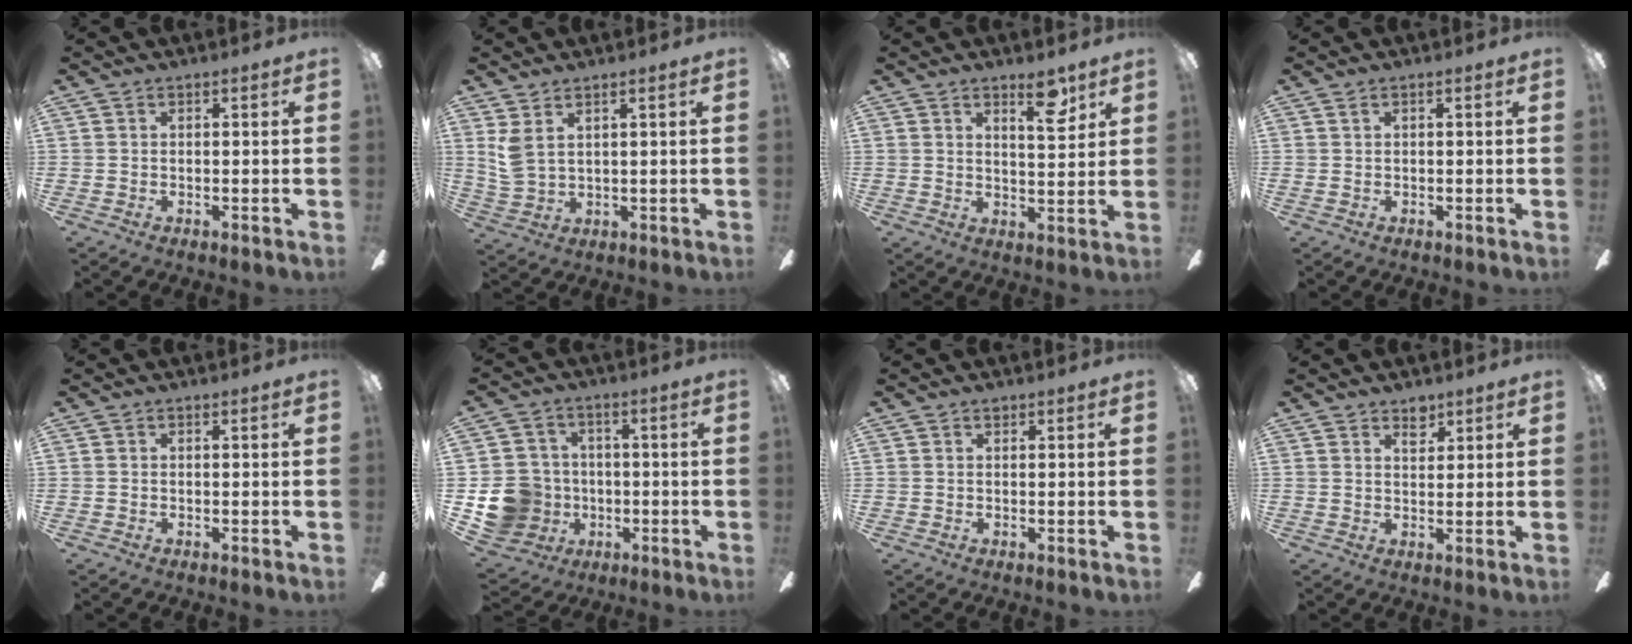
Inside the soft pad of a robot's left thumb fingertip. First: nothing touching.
{"total": 4.9, "force": [2.4, 2.0, 3.7], "torque": [-0.090, -0.007, 0.042]}
{"total": 7.0, "force": [4.6, 2.2, 4.8], "torque": [-0.057, -0.019, 0.070]}
{"total": 0.9, "force": [0.2, 0.2, 0.9], "torque": [-0.017, 0.001, 0.004]}
{"total": 0.0}
{"total": 12.4, "force": [-2.9, 11.5, 3.8], "torque": [-0.101, 0.025, -0.043]}
{"total": 0.5, "force": [0.3, 0.3, 0.2], "torque": [-0.004, 0.002, 0.006]}
{"total": 3.7, "force": [2.8, 1.9, 1.3], "torque": [0.002, -0.016, 0.047]}